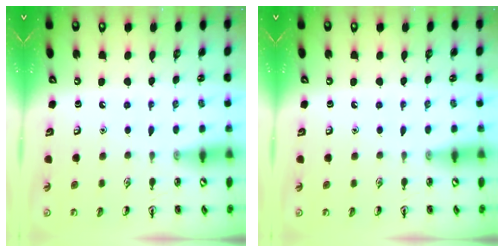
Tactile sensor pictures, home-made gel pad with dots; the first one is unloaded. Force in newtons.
{"total": 0.0}